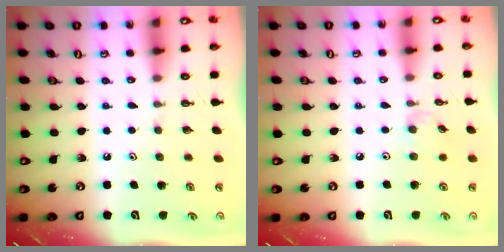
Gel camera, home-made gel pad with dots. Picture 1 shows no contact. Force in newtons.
{"total": 2.9, "press": 2.8, "slide": 0.5}